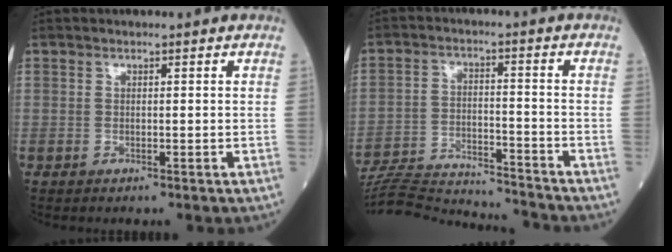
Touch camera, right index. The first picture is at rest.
{"total": 18.3, "force": [-17.7, 0.7, 4.5], "torque": [-0.101, -0.008, -0.269]}